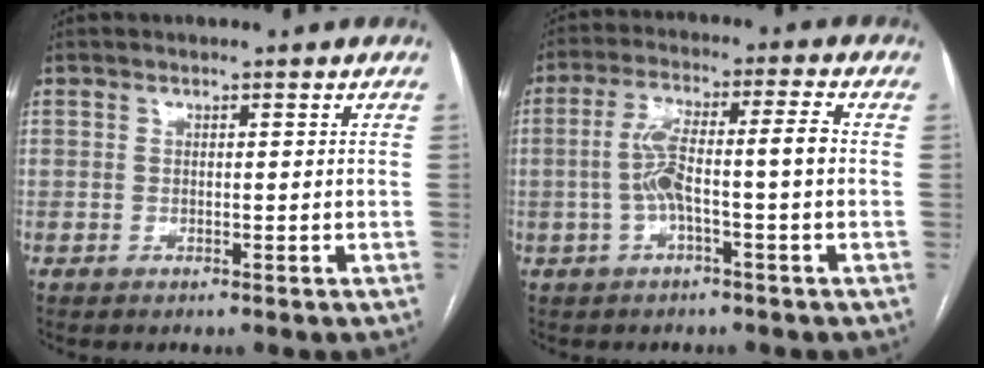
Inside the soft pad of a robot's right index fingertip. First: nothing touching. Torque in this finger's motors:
{"motor_torque": [0.34, -0.01, 0.23, 0.13]}